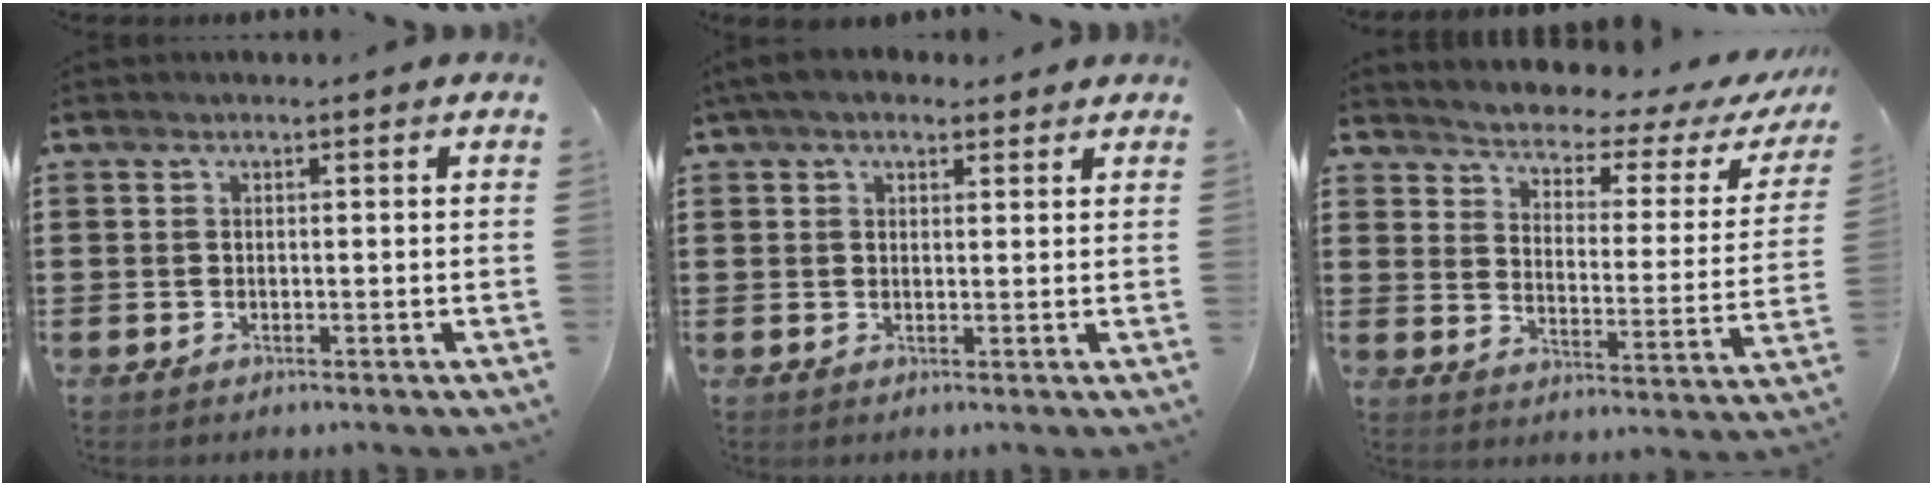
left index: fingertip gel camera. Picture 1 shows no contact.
{"total": 3.8, "force": [2.9, 1.6, 1.8], "torque": [-0.045, 0.003, 0.055]}
{"total": 2.8, "force": [2.5, 0.7, 1.0], "torque": [-0.040, -0.028, 0.033]}